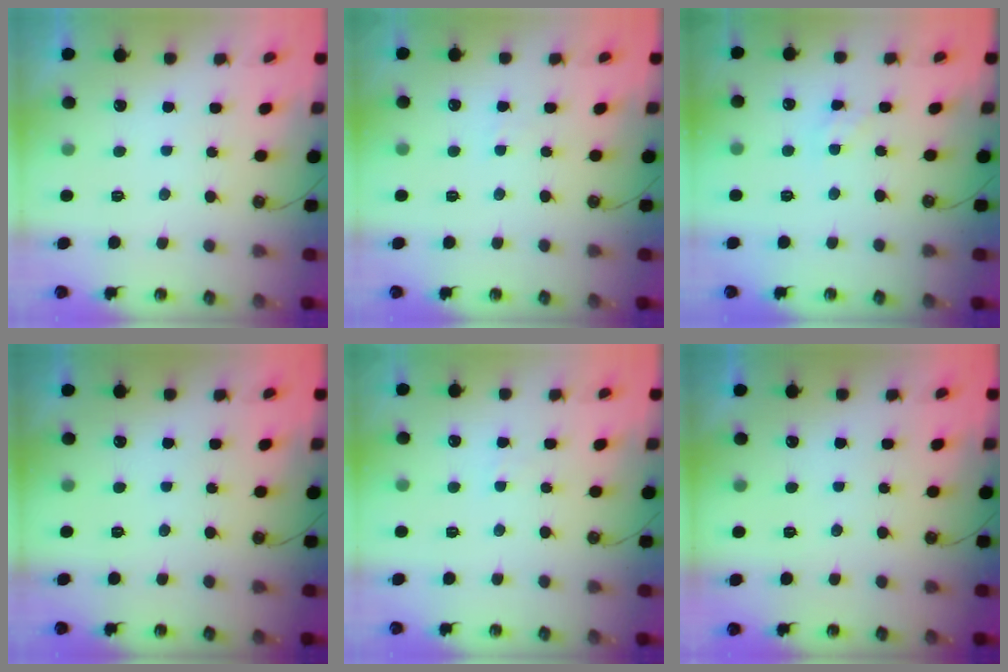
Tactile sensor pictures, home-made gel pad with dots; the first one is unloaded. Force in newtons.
{"total": 2.7, "press": 2.6, "slide": 0.4}
{"total": 2.2, "press": 2.2, "slide": 0.2}
{"total": 0.0}
{"total": 2.7, "press": 2.6, "slide": 0.4}
{"total": 0.0}